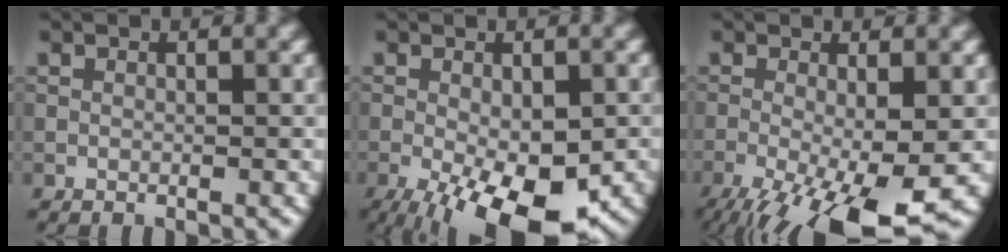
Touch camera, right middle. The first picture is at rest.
{"total": 10.6, "force": [-4.5, 4.2, 8.7], "torque": [-0.149, -0.028, -0.054]}
{"total": 10.2, "force": [-4.7, 2.8, 8.6], "torque": [-0.156, -0.027, -0.080]}